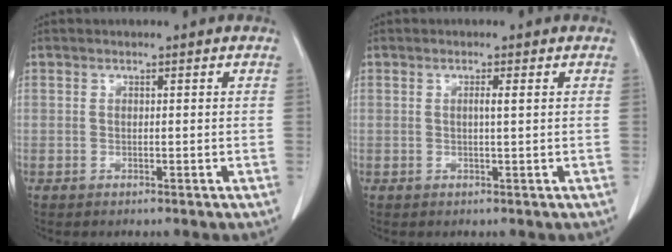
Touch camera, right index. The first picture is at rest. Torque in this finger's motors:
{"motor_torque": [0.01, 0.01, 0.00, 0.03]}